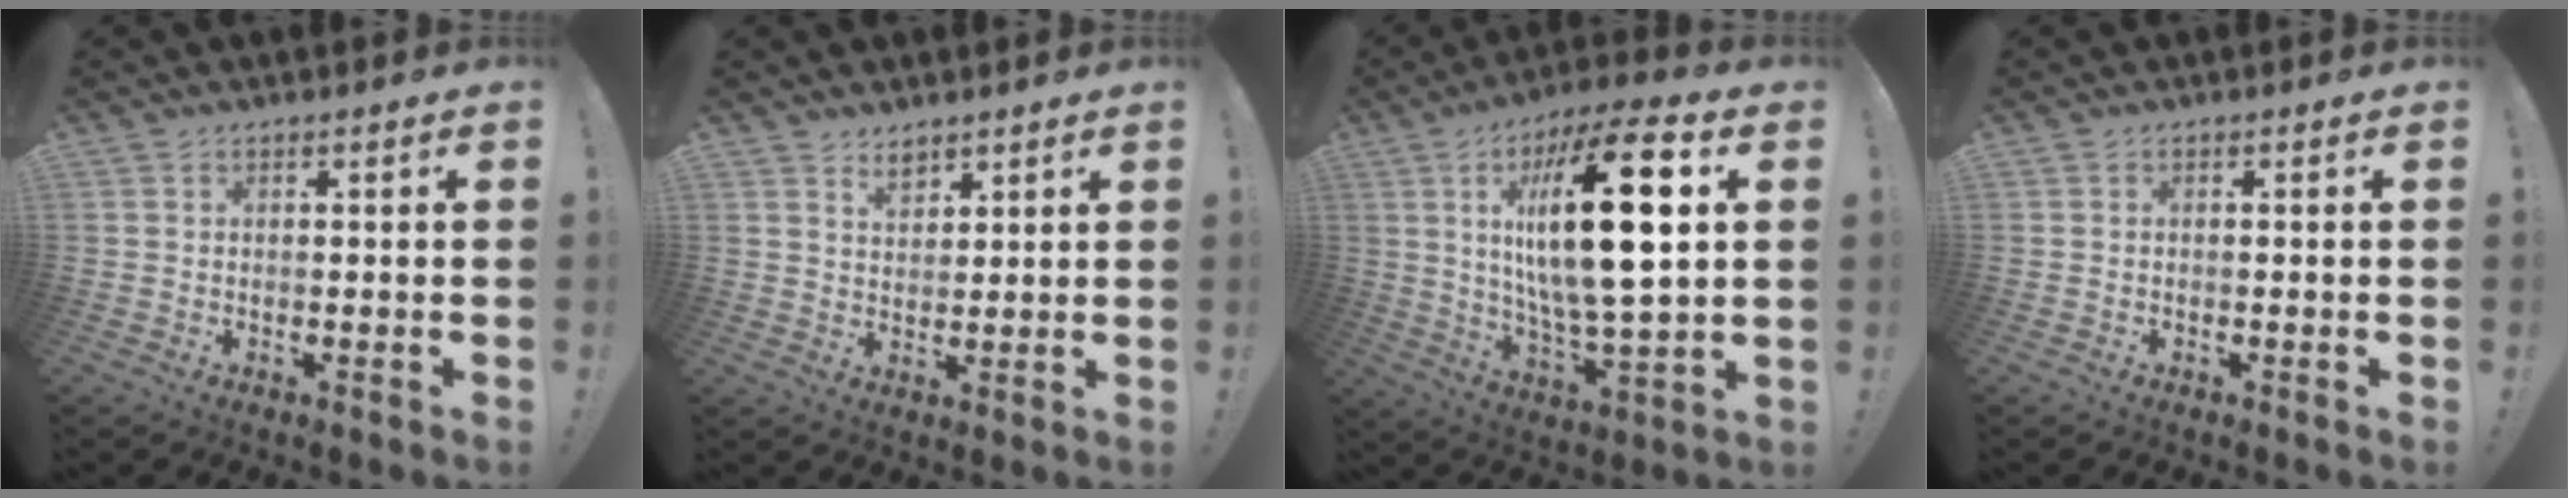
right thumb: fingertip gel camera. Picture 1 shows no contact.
{"total": 5.0, "force": [3.9, 3.0, 1.1], "torque": [-0.007, -0.025, 0.069]}
{"total": 24.1, "force": [5.8, 6.8, 22.4], "torque": [-0.385, -0.021, 0.074]}
{"total": 0.0}